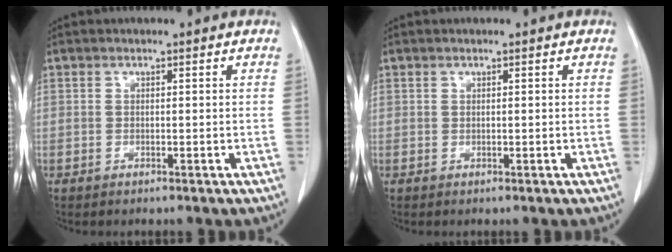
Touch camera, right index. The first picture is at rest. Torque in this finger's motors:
{"motor_torque": [0.00, 0.00, 0.00, 0.00]}